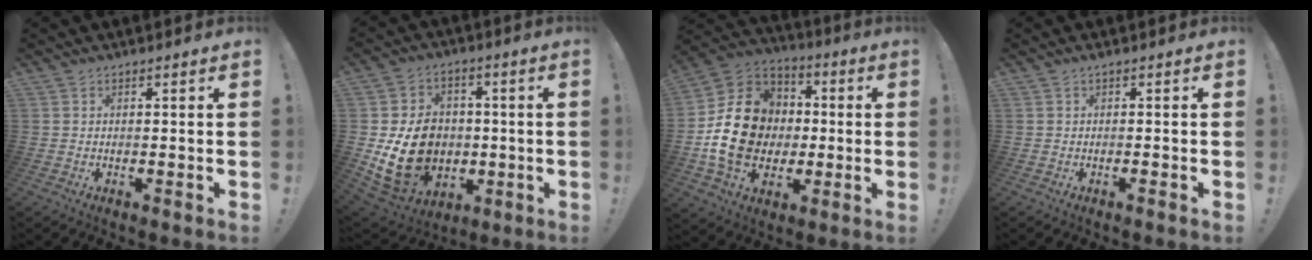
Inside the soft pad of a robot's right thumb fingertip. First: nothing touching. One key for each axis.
{"total": 17.9, "fx": -1.9, "fy": 14.4, "fz": 10.5, "tx": -0.186, "ty": 0.004, "tz": -0.017}
{"total": 20.6, "fx": -1.1, "fy": 16.8, "fz": 11.7, "tx": -0.183, "ty": 0.023, "tz": 0.001}
{"total": 0.7, "fx": -0.4, "fy": -0.1, "fz": 0.6, "tx": -0.011, "ty": -0.001, "tz": -0.007}